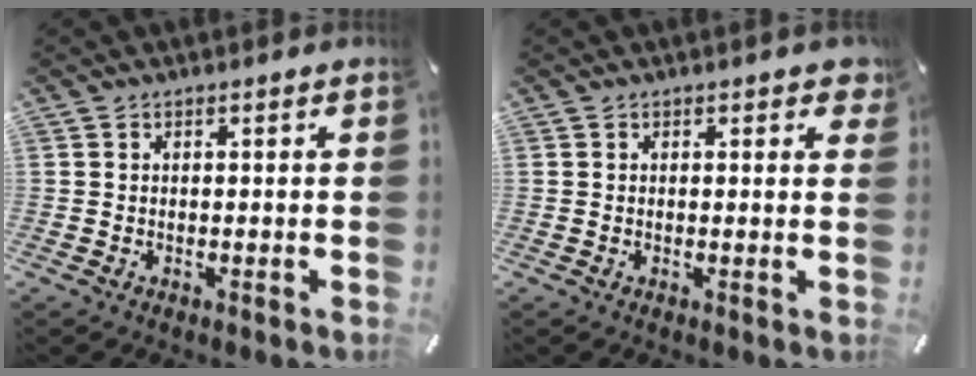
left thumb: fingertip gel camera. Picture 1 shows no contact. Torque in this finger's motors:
{"motor_torque": [0.17, -0.06, 0.00, 0.04, 0.04]}